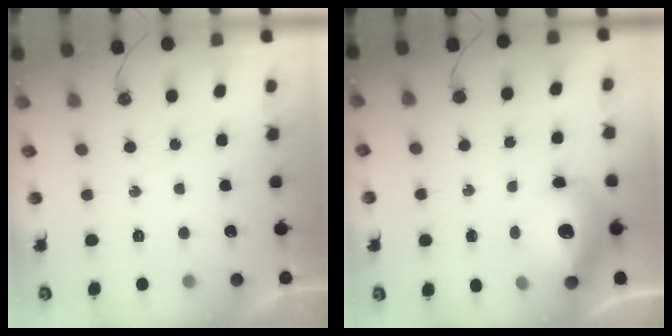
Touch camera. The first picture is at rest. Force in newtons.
{"total": 16.6, "press": 16.5, "slide": 1.6}